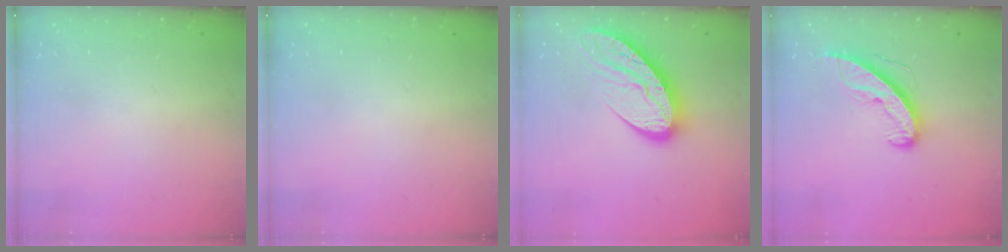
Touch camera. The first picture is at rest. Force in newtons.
{"total": 0.0}
{"total": 13.2, "press": 13.1, "slide": 1.2}
{"total": 9.8, "press": 9.8, "slide": 0.6}